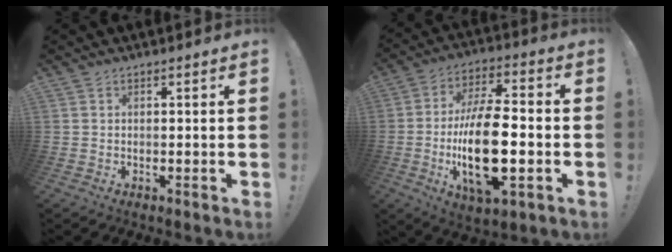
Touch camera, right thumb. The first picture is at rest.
{"total": 20.1, "force": [-3.9, 8.1, 18.0], "torque": [-0.343, 0.000, -0.063]}